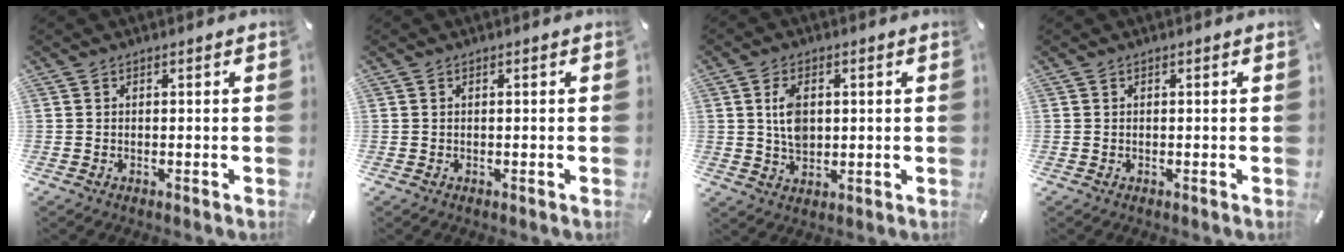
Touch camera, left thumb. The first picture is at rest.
{"total": 0.0}
{"total": 6.3, "force": [1.1, 4.2, 4.5], "torque": [-0.091, 0.000, 0.013]}
{"total": 0.0}